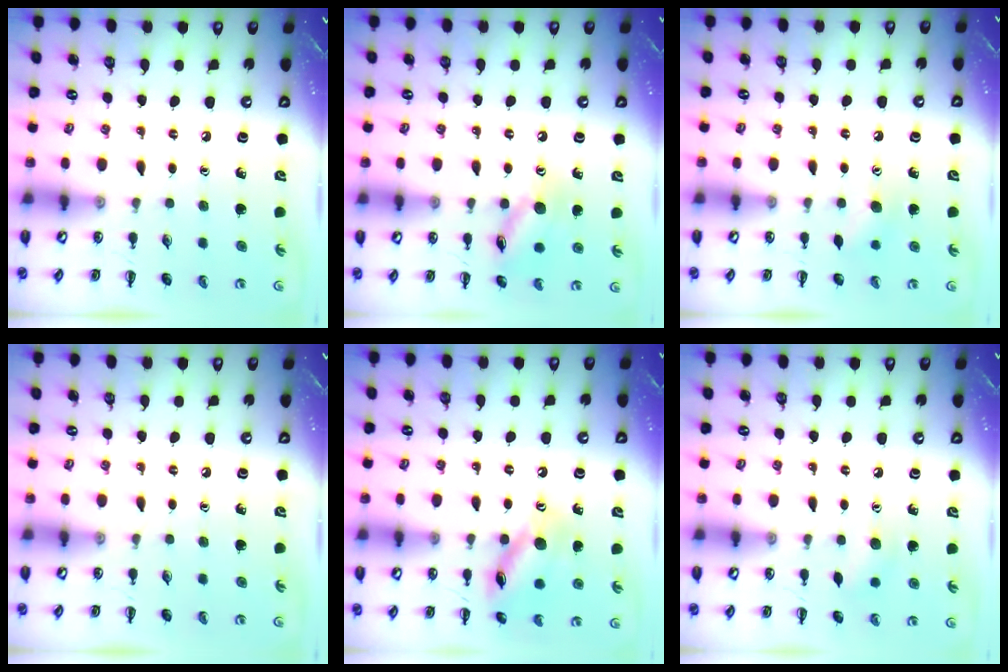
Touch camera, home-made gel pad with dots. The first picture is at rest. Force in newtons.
{"total": 11.0, "press": 11.0, "slide": 0.5}
{"total": 7.2, "press": 7.1, "slide": 1.4}
{"total": 0.0}
{"total": 13.7, "press": 13.7, "slide": 0.9}
{"total": 7.2, "press": 7.0, "slide": 1.6}